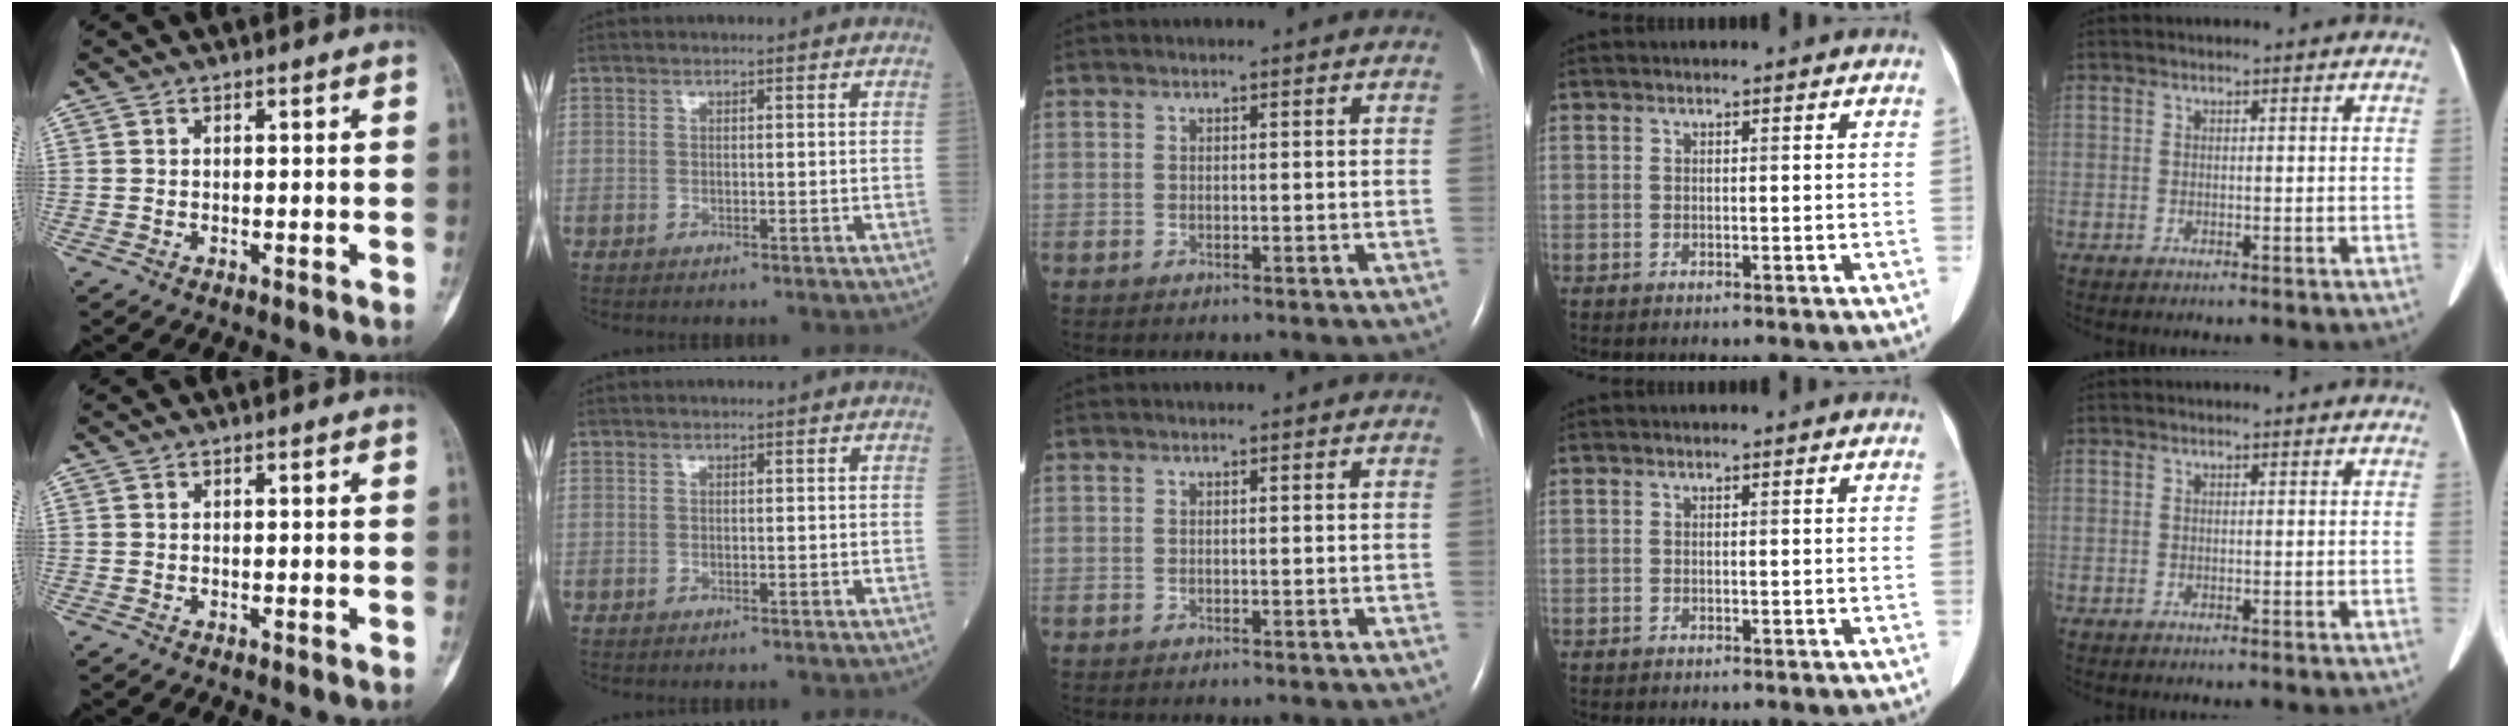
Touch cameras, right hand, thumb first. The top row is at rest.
{}